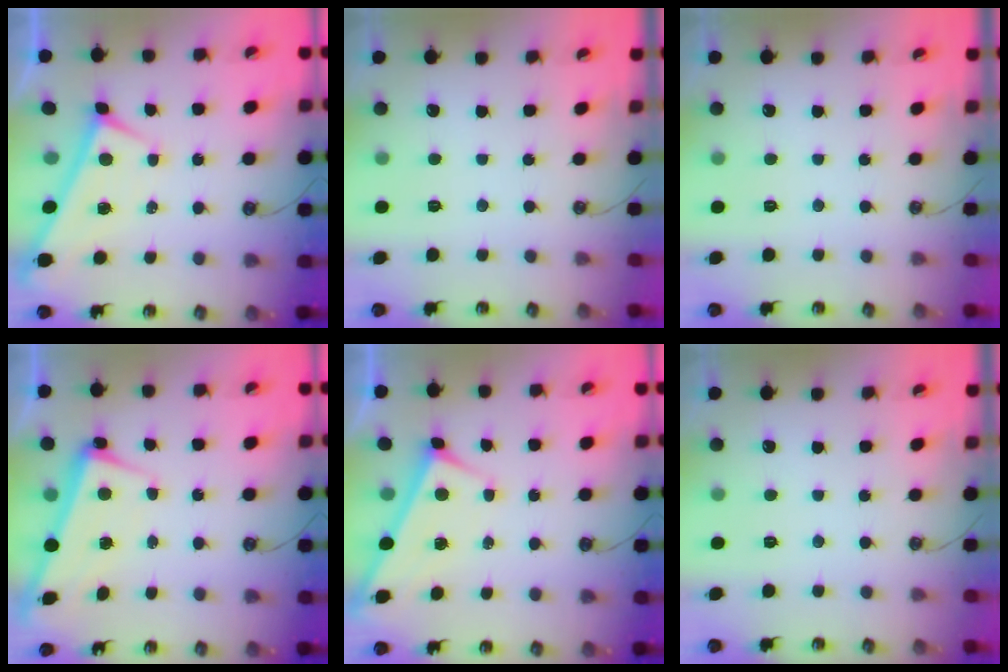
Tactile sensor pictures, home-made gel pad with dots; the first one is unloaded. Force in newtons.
{"total": 0.0}
{"total": 0.0}
{"total": 2.3, "press": 2.2, "slide": 0.7}
{"total": 3.2, "press": 3.2, "slide": 0.3}
{"total": 0.0}